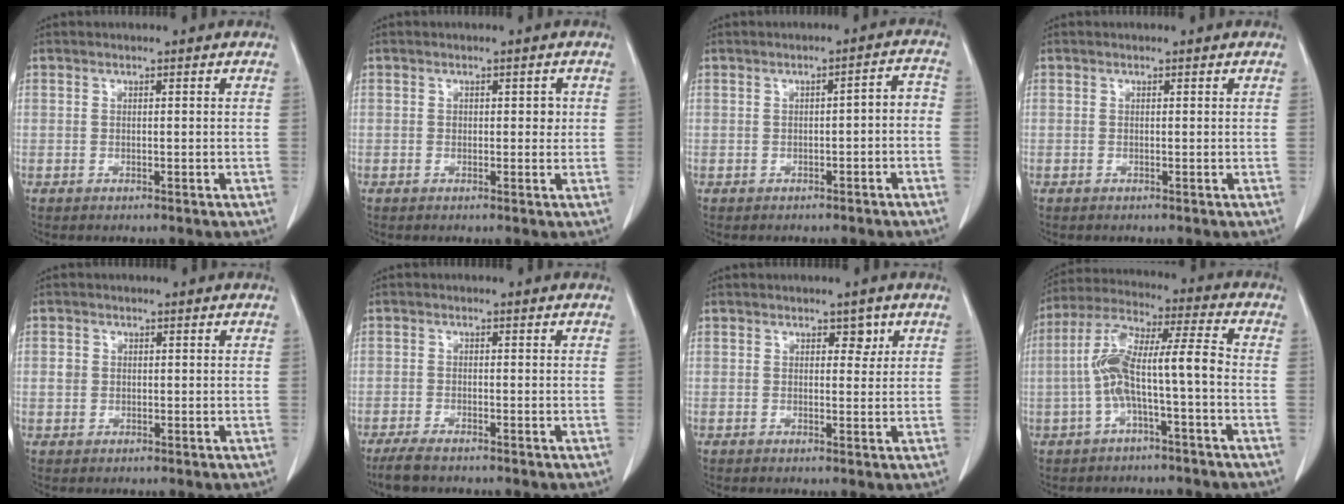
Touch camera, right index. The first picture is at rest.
{"total": 1.7, "force": [0.2, 1.1, 1.3], "torque": [-0.013, 0.007, 0.003]}
{"total": 3.4, "force": [-1.4, 1.1, 2.9], "torque": [-0.034, 0.021, -0.016]}
{"total": 0.0}
{"total": 1.8, "force": [0.1, 1.6, 0.7], "torque": [-0.015, 0.009, 0.005]}
{"total": 3.5, "force": [-2.9, 0.8, 1.9], "torque": [-0.043, -0.009, -0.047]}
{"total": 1.9, "force": [1.0, 1.3, 1.1], "torque": [-0.007, 0.001, 0.011]}
{"total": 10.8, "force": [-2.1, 1.3, 10.5], "torque": [-0.207, 0.036, -0.042]}